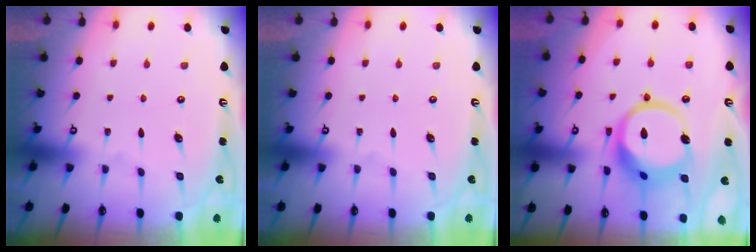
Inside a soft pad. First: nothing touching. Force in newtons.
{"total": 0.0}
{"total": 15.1, "press": 15.0, "slide": 1.7}